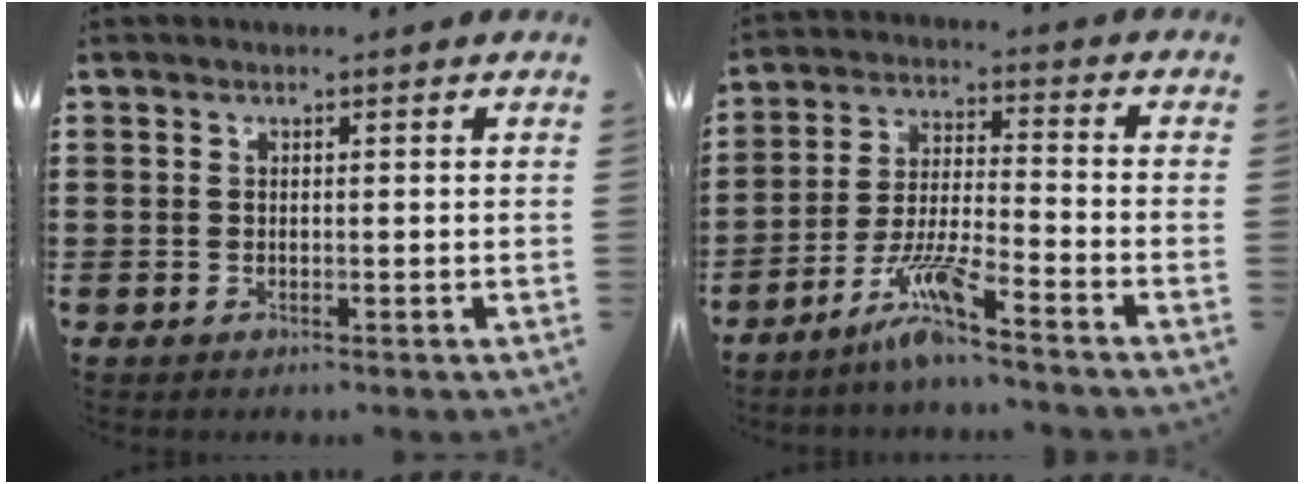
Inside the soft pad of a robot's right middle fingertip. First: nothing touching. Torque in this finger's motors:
{"motor_torque": [2.14, 0.00, 0.21, 0.21]}